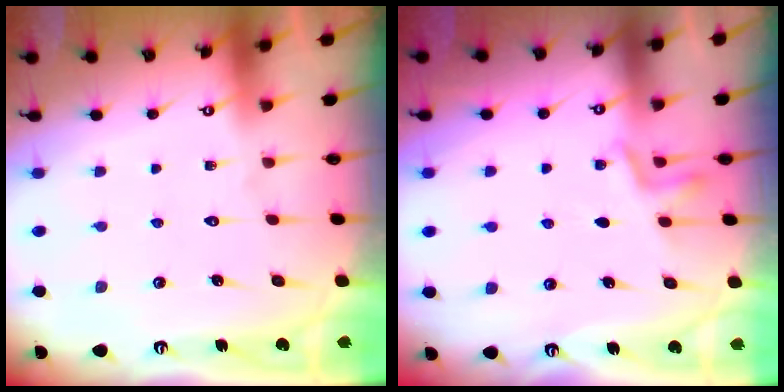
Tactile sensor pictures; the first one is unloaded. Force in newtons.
{"total": 3.8, "press": 3.6, "slide": 1.4}